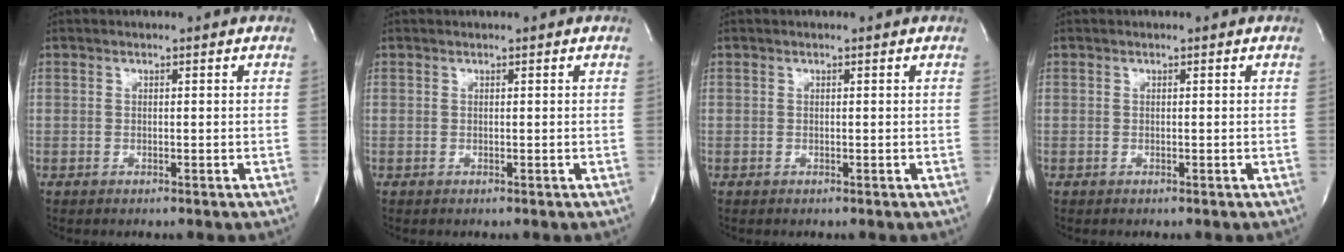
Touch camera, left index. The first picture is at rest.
{"total": 0.0}
{"total": 0.0}
{"total": 0.0}